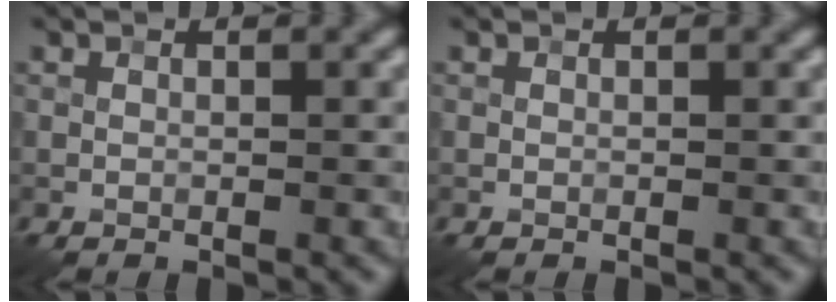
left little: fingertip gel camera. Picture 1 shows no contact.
{"total": 0.0}